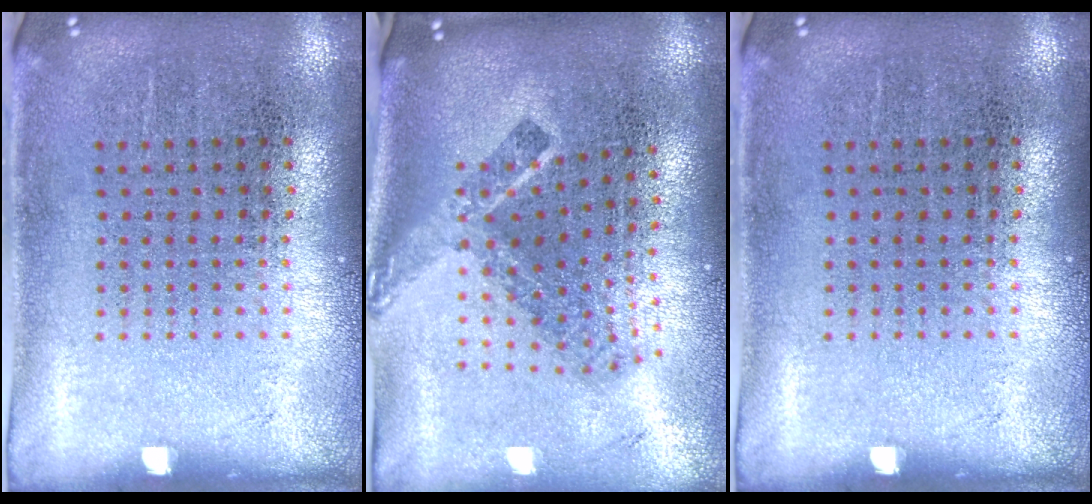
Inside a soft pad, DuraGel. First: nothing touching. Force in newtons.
{"total": 2.2, "press": 1.5, "slide": 1.7}
{"total": 0.0}